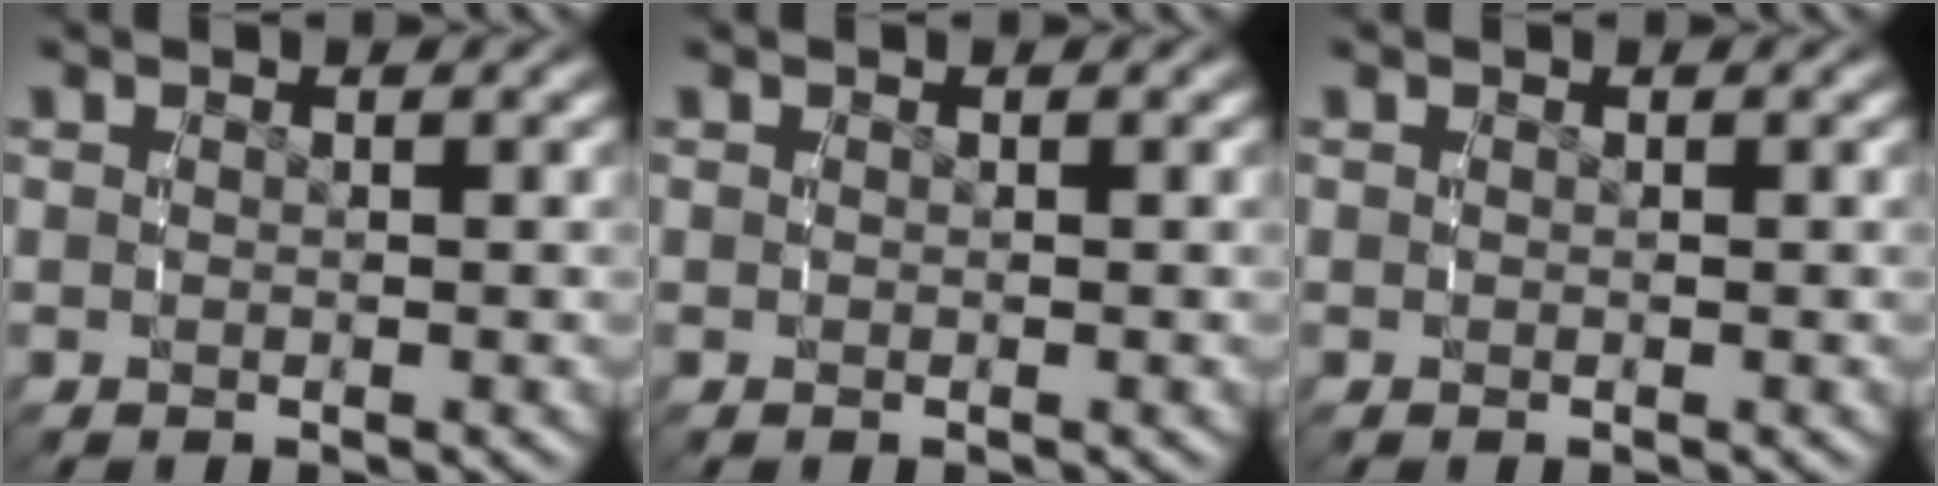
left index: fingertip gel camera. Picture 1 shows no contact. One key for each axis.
{"total": 0.0}
{"total": 0.0}